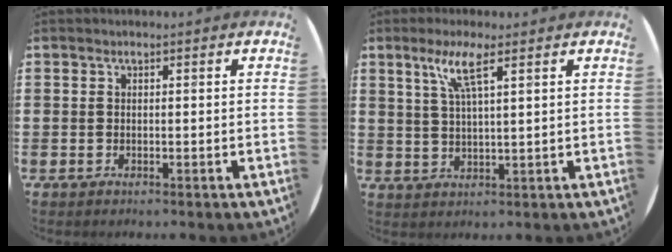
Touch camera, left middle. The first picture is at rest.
{"total": 4.9, "force": [2.9, 0.4, 3.9], "torque": [-0.084, 0.007, 0.047]}